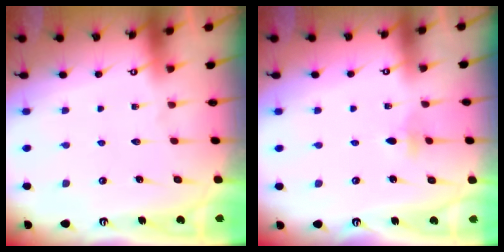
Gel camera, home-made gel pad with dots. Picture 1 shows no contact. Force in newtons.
{"total": 2.8, "press": 2.7, "slide": 0.9}